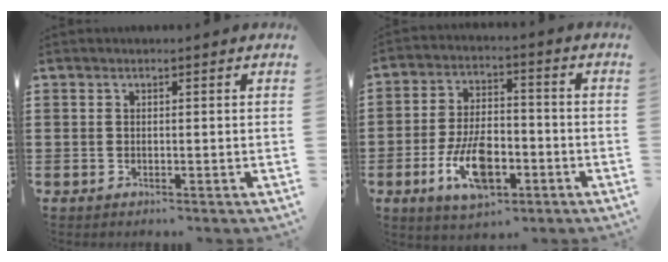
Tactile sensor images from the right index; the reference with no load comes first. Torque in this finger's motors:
{"motor_torque": [2.14, 0.00, 1.05, 0.21]}